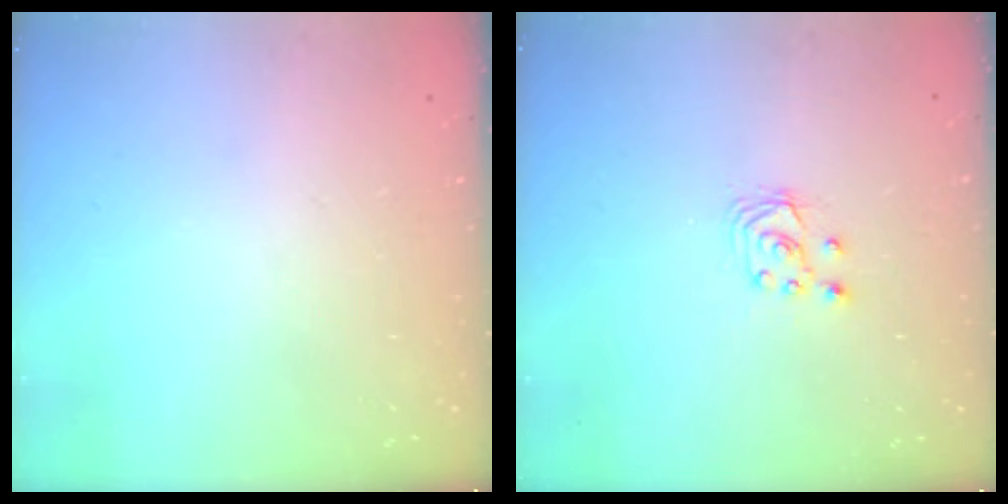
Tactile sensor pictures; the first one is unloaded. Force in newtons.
{"total": 3.9, "press": 3.9, "slide": 0.4}